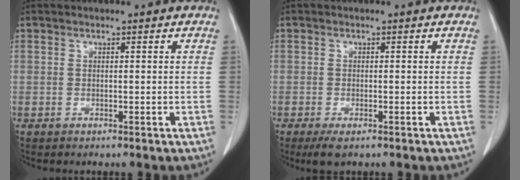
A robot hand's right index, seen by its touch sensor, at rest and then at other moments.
{"total": 2.8, "force": [-1.9, 0.8, 2.0], "torque": [-0.038, -0.008, -0.028]}